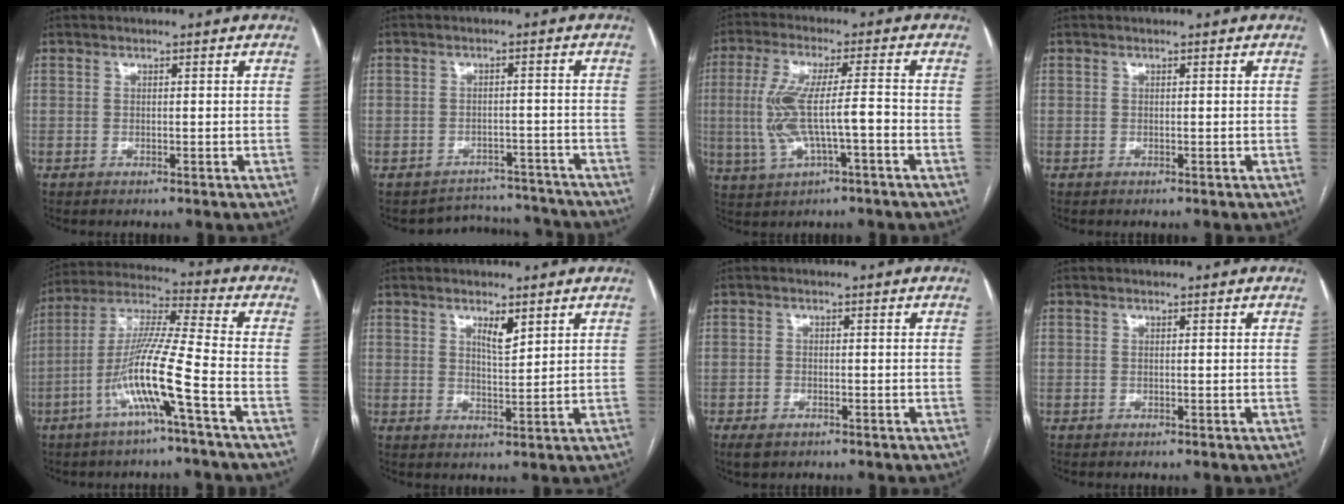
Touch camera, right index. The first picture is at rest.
{"total": 7.3, "force": [-6.6, 2.6, -1.7], "torque": [0.035, 0.036, -0.079]}
{"total": 10.2, "force": [-1.8, 1.8, 9.8], "torque": [-0.201, 0.012, -0.028]}
{"total": 0.0}
{"total": 12.5, "force": [-5.0, -1.1, 11.4], "torque": [-0.227, 0.004, -0.099]}
{"total": 3.3, "force": [2.0, 0.8, 2.5], "torque": [-0.046, -0.004, 0.036]}
{"total": 2.5, "force": [-1.6, 1.4, 1.3], "torque": [-0.023, -0.001, -0.019]}
{"total": 0.0}